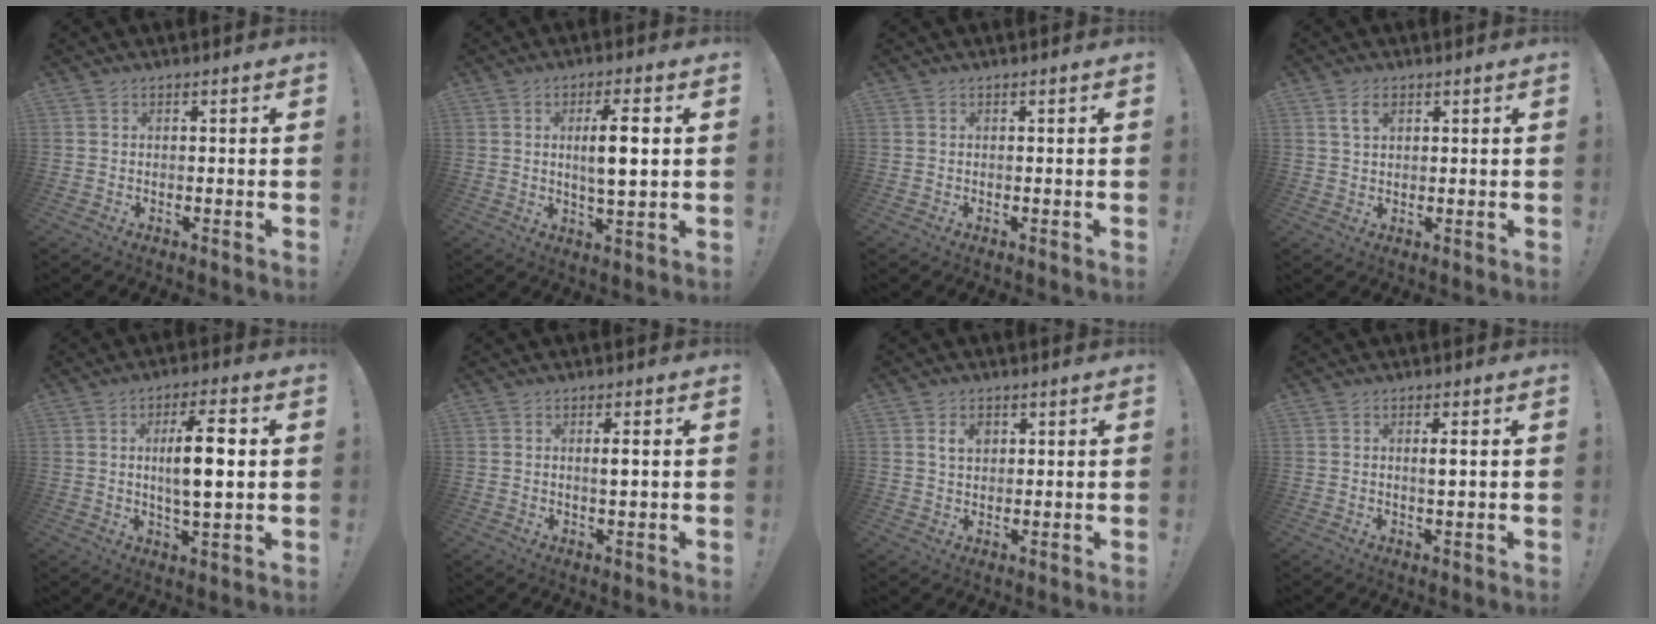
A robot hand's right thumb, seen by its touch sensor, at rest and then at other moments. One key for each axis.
{"total": 8.3, "fx": 1.5, "fy": 1.6, "fz": 8.0, "tx": -0.123, "ty": -0.003, "tz": 0.018}
{"total": 0.0}
{"total": 3.7, "fx": 1.8, "fy": 2.1, "fz": 2.4, "tx": -0.037, "ty": -0.001, "tz": 0.032}
{"total": 11.1, "fx": 1.3, "fy": 2.7, "fz": 10.7, "tx": -0.175, "ty": 0.000, "tz": 0.015}
{"total": 2.2, "fx": 0.5, "fy": 0.1, "fz": 2.2, "tx": -0.027, "ty": -0.007, "tz": 0.003}
{"total": 4.6, "fx": 1.6, "fy": 3.4, "fz": 2.6, "tx": -0.038, "ty": 0.001, "tz": 0.027}
{"total": 2.3, "fx": 0.6, "fy": 0.2, "fz": 2.2, "tx": -0.028, "ty": -0.007, "tz": 0.006}